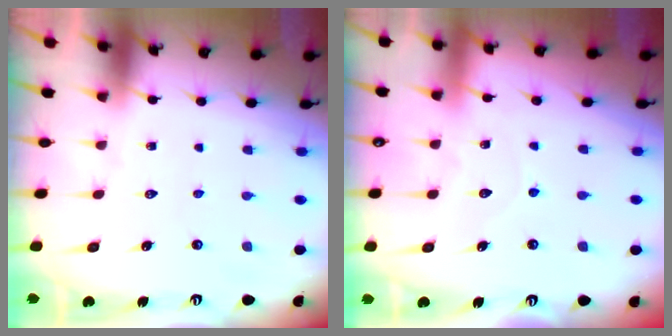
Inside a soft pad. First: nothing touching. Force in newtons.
{"total": 5.5, "press": 5.5, "slide": 0.5}